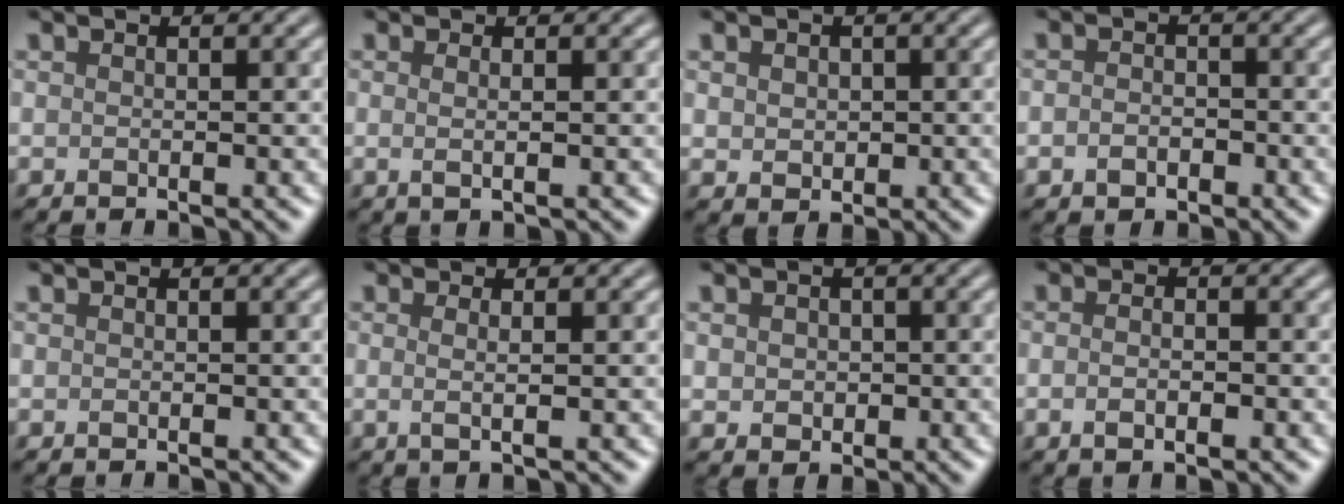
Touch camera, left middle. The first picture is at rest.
{"total": 1.2, "force": [0.2, 0.4, 1.1], "torque": [-0.018, -0.001, -0.002]}
{"total": 1.6, "force": [0.4, 1.4, 0.8], "torque": [-0.014, -0.004, 0.009]}
{"total": 1.6, "force": [-0.7, 1.2, 0.9], "torque": [-0.016, -0.001, -0.016]}
{"total": 0.0}
{"total": 1.7, "force": [0.2, 0.5, 1.6], "torque": [-0.027, -0.001, -0.004]}
{"total": 1.7, "force": [0.1, 1.5, 0.8], "torque": [-0.013, -0.003, 0.000]}
{"total": 2.1, "force": [-0.5, 1.0, 1.8], "torque": [-0.018, -0.005, -0.011]}